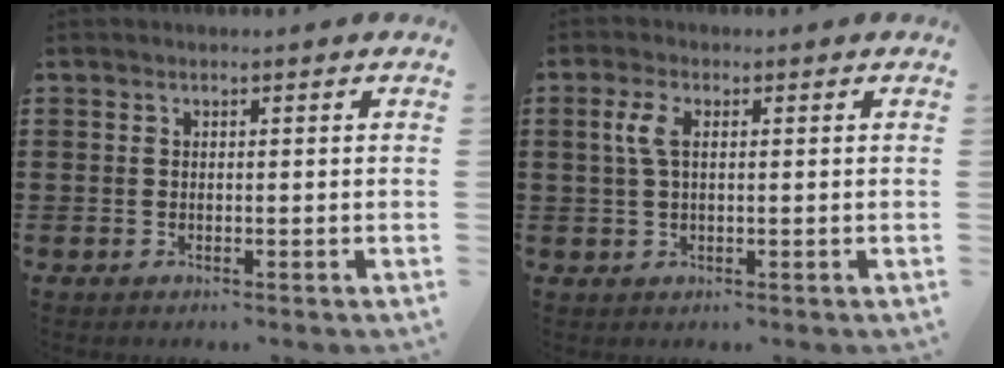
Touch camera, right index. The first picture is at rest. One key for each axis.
{"total": 3.2, "fx": 0.6, "fy": 1.3, "fz": 2.9, "tx": -0.068, "ty": 0.006, "tz": 0.007}